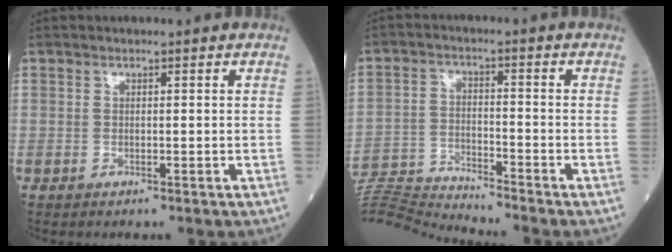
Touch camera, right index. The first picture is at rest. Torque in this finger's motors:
{"motor_torque": [-0.54, -0.09, -0.50, -0.10]}